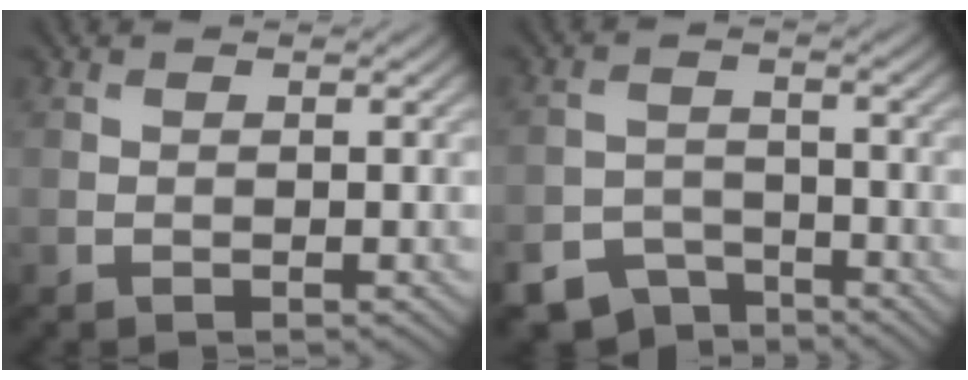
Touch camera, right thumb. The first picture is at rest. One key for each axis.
{"total": 6.2, "fx": -4.9, "fy": 3.2, "fz": 2.0, "tx": -0.040, "ty": -0.013, "tz": -0.091}